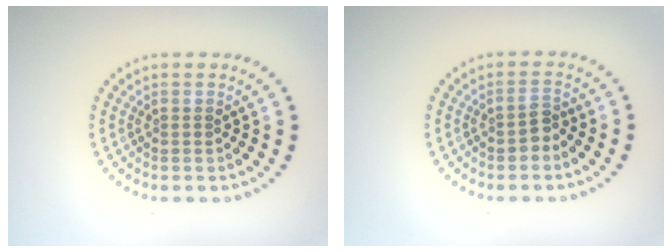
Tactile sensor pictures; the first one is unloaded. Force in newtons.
{"total": 1.4, "press": 1.2, "slide": 0.7}